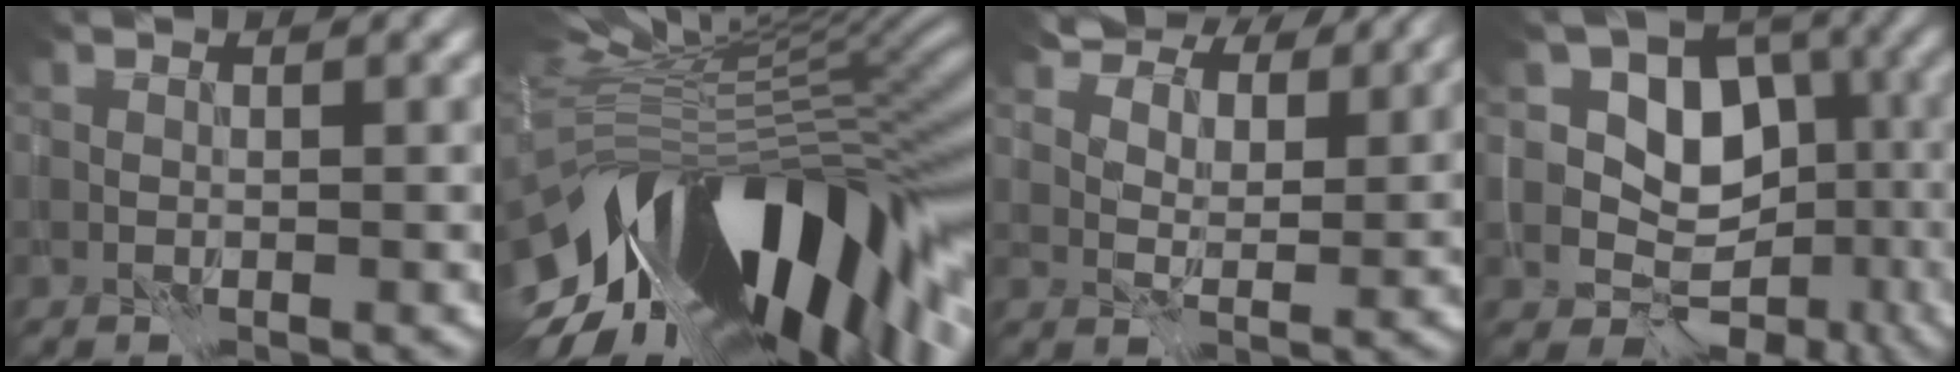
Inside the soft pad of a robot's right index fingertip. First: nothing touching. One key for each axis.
{"total": 17.3, "fx": -5.6, "fy": 7.7, "fz": 14.4, "tx": -0.242, "ty": -0.015, "tz": -0.084}
{"total": 11.8, "fx": 10.1, "fy": 4.4, "fz": 4.3, "tx": -0.094, "ty": -0.014, "tz": 0.167}
{"total": 8.1, "fx": 0.4, "fy": 6.9, "fz": 4.2, "tx": -0.036, "ty": 0.009, "tz": -0.008}